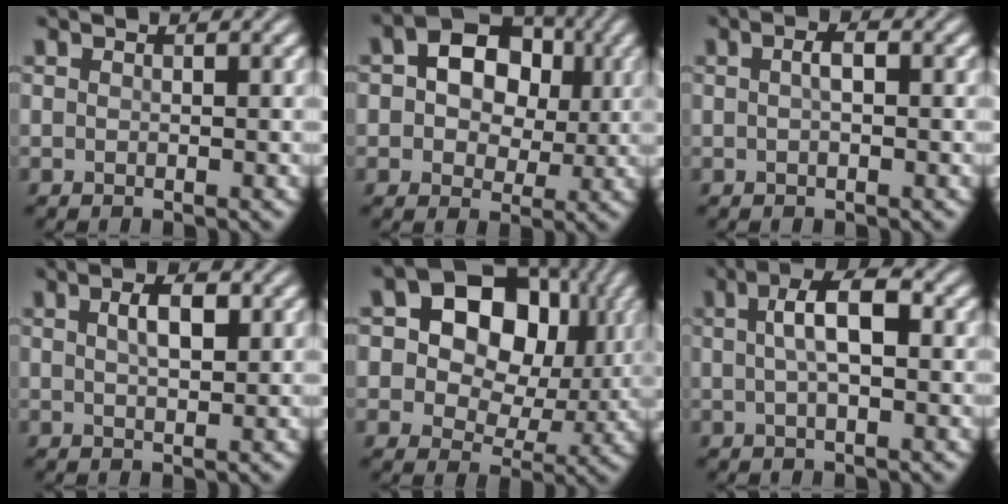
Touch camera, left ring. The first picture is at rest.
{"total": 9.1, "force": [2.2, 6.9, 5.6], "torque": [-0.066, 0.033, 0.011]}
{"total": 1.3, "force": [0.1, 0.4, 1.2], "torque": [-0.026, 0.002, 0.001]}
{"total": 2.9, "force": [0.9, 1.1, 2.5], "torque": [-0.046, 0.004, 0.017]}
{"total": 13.0, "force": [3.7, 9.4, 8.2], "torque": [-0.118, 0.036, 0.045]}
{"total": 4.3, "force": [0.7, 1.4, 4.0], "torque": [-0.072, 0.009, 0.008]}